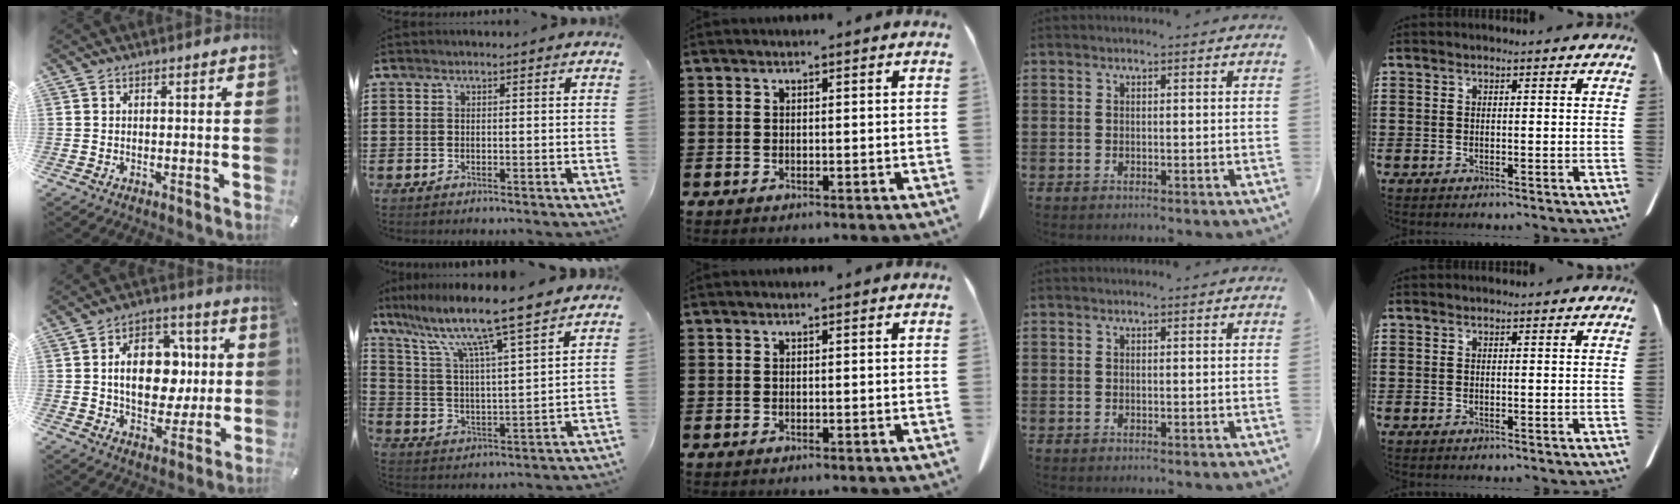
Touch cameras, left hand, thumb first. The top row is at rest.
{"thumb": {"total": 15.3, "force": [1.1, 11.0, 10.5], "torque": [-0.176, 0.007, 0.020]}, "index": {"total": 9.8, "force": [8.2, -0.5, 5.3], "torque": [-0.135, -0.052, 0.132]}}